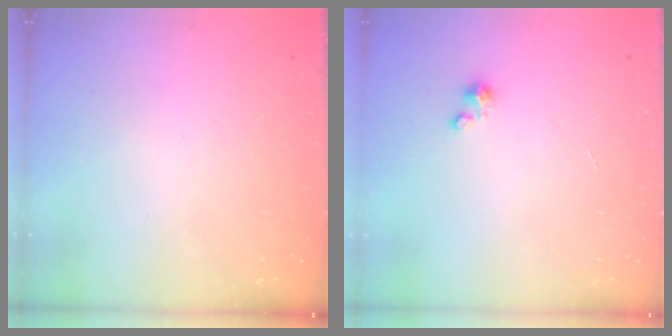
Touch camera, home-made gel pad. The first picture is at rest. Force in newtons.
{"total": 0.8, "press": 0.7, "slide": 0.3}